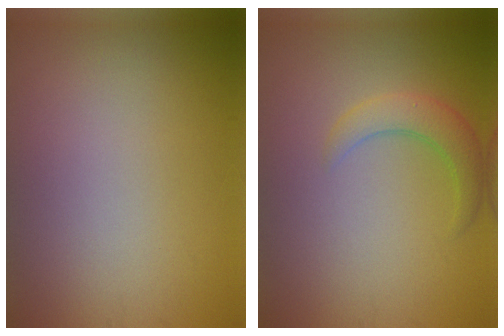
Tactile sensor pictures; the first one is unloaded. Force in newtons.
{"total": 2.9, "press": 2.9, "slide": 0.2}